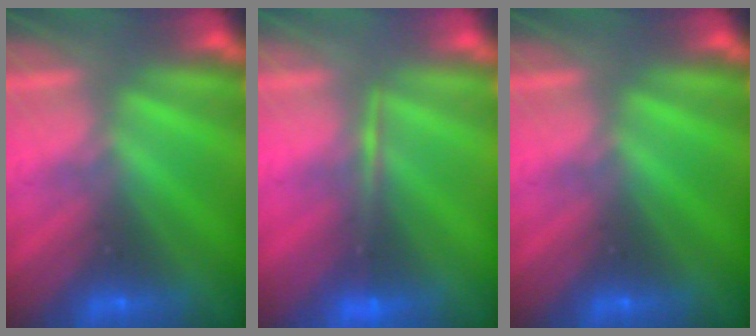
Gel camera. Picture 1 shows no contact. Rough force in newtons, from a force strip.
{"total": 1.3}
{"total": 0.0}